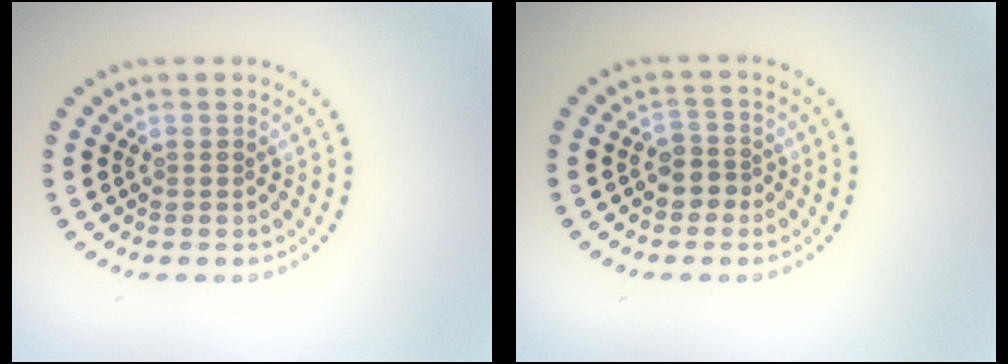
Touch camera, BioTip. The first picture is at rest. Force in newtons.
{"total": 2.0, "press": 1.7, "slide": 1.0}